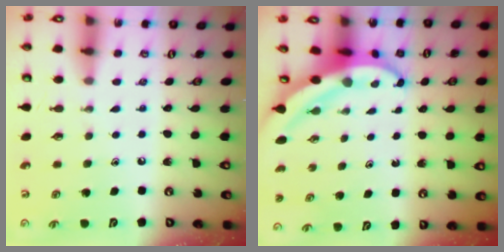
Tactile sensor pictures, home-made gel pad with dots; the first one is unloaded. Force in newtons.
{"total": 4.8, "press": 4.7, "slide": 0.5}